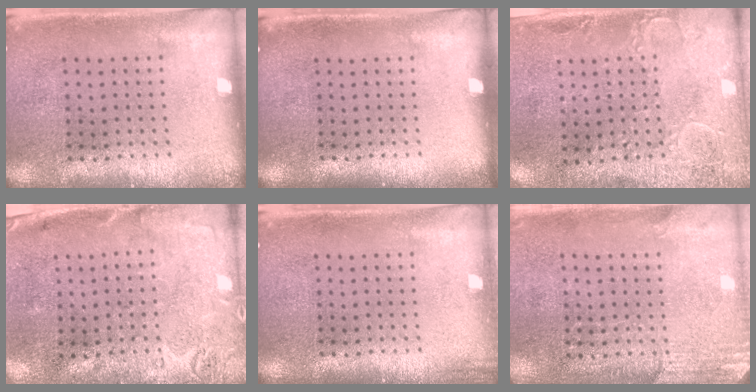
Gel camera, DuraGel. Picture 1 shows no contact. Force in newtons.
{"total": 0.0}
{"total": 3.1, "press": 2.3, "slide": 2.0}
{"total": 2.8, "press": 2.2, "slide": 1.8}
{"total": 0.8, "press": 0.7, "slide": 0.1}
{"total": 2.8, "press": 2.5, "slide": 1.3}